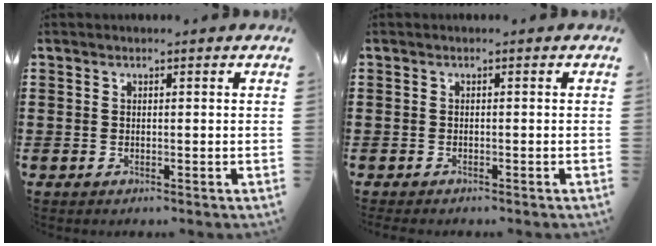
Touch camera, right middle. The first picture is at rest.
{"total": 0.5, "force": [-0.5, 0.1, 0.1], "torque": [-0.002, -0.001, -0.011]}